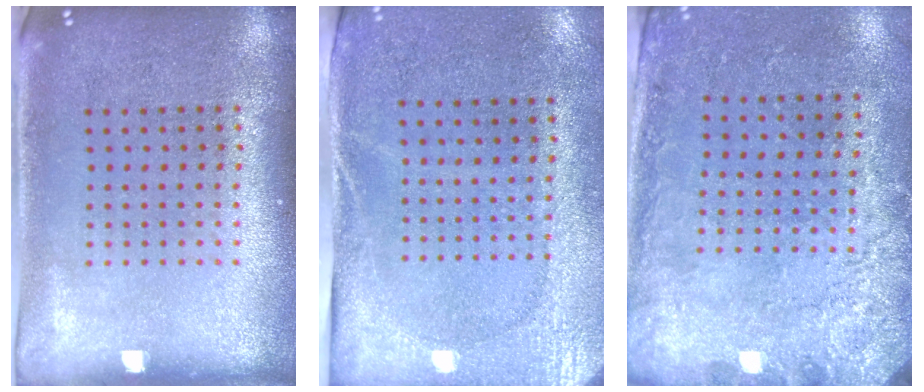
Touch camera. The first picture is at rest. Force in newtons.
{"total": 2.7, "press": 2.2, "slide": 1.5}
{"total": 2.6, "press": 2.1, "slide": 1.5}